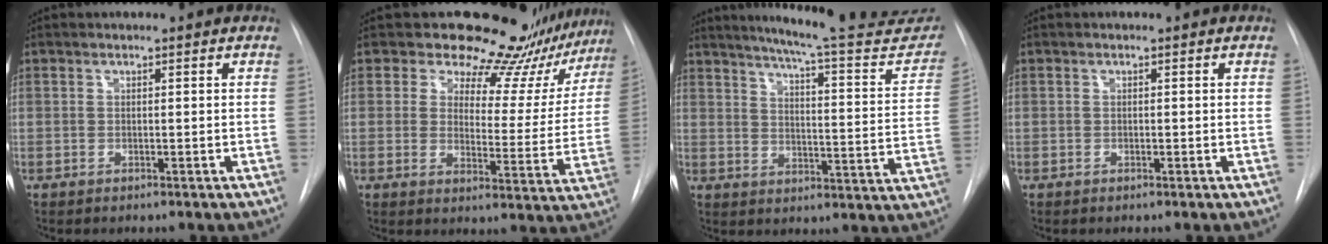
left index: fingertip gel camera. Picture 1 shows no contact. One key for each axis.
{"total": 17.4, "fx": 16.4, "fy": 5.1, "fz": 3.0, "tx": -0.013, "ty": -0.071, "tz": 0.176}
{"total": 23.3, "fx": 21.2, "fy": 2.3, "fz": 9.4, "tx": -0.128, "ty": -0.072, "tz": 0.256}
{"total": 0.0}